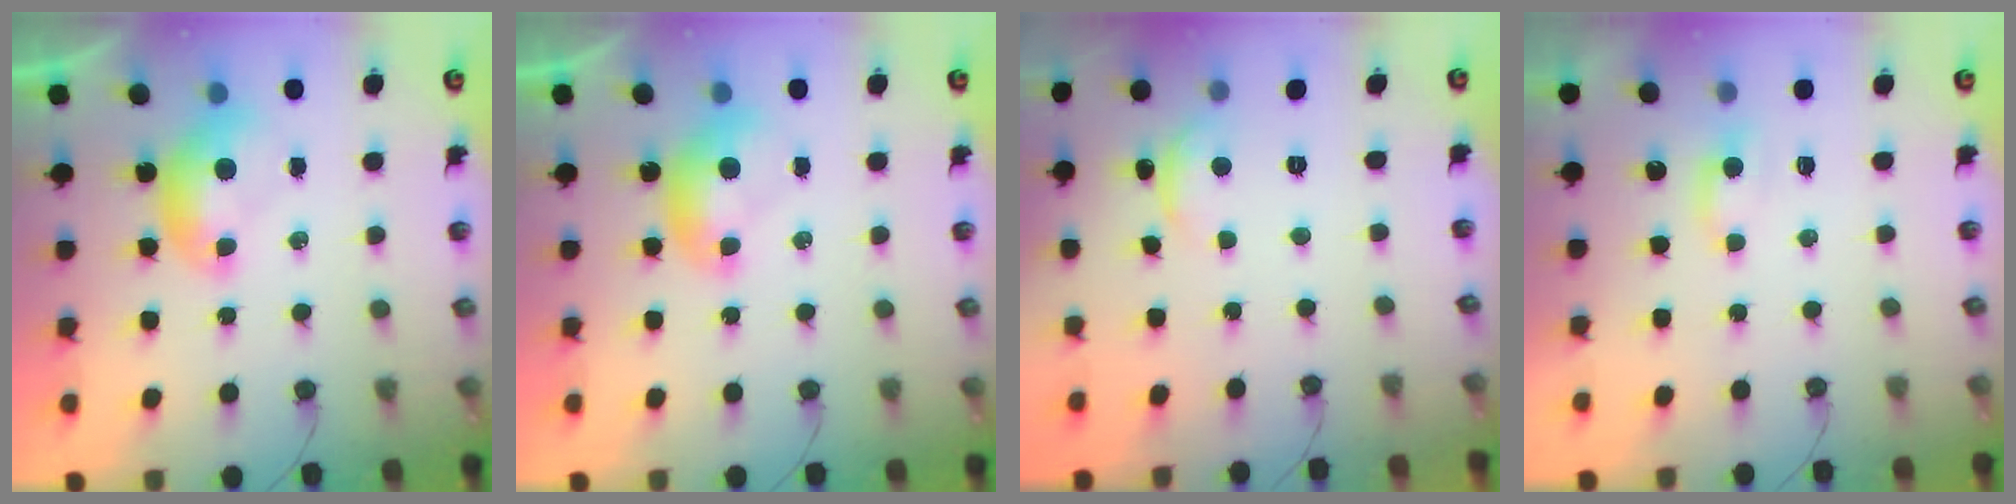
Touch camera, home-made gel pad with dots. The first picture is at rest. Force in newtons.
{"total": 0.0}
{"total": 0.6, "press": 0.1, "slide": 0.6}
{"total": 1.6, "press": 1.5, "slide": 0.4}